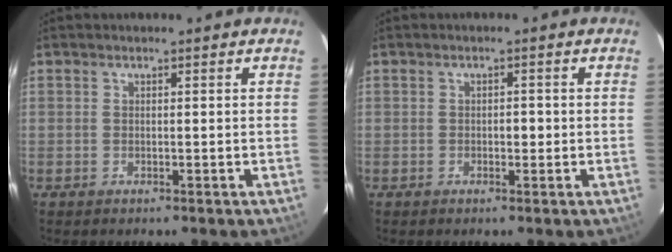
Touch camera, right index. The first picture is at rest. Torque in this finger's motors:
{"motor_torque": [0.13, 0.09, 0.04, 0.03]}